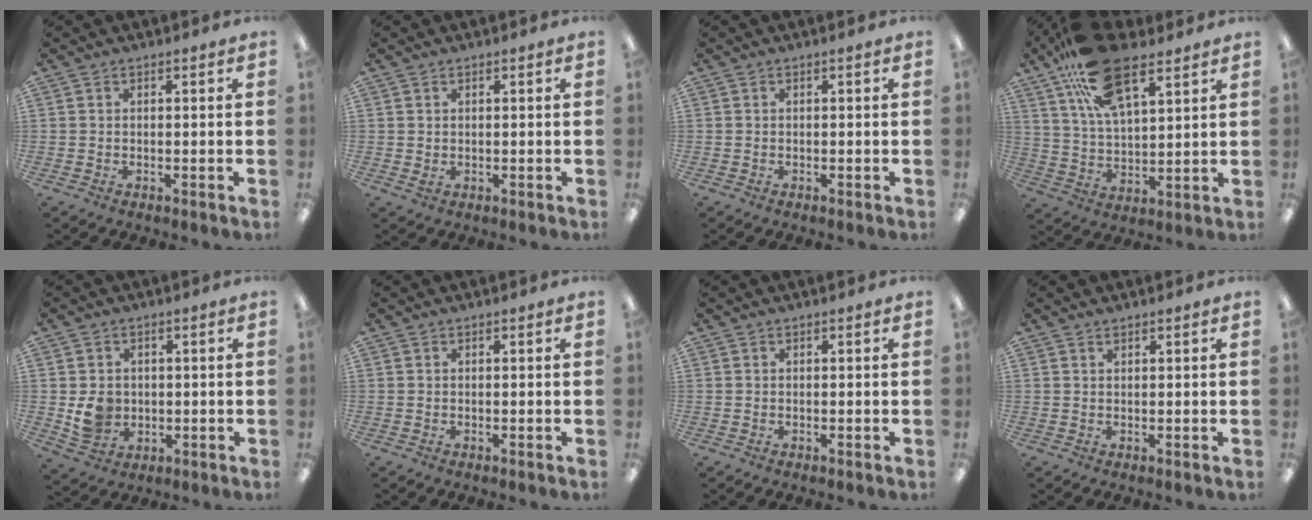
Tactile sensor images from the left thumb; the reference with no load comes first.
{"total": 1.2, "force": [0.5, 0.9, 0.6], "torque": [-0.003, -0.002, 0.008]}
{"total": 0.0}
{"total": 19.6, "force": [11.9, 9.0, 12.8], "torque": [-0.230, -0.039, 0.212]}
{"total": 6.2, "force": [0.3, 5.6, 2.7], "torque": [-0.039, 0.003, 0.009]}
{"total": 0.0}
{"total": 0.0}
{"total": 0.9, "force": [0.8, 0.3, 0.3], "torque": [-0.006, 0.001, 0.014]}